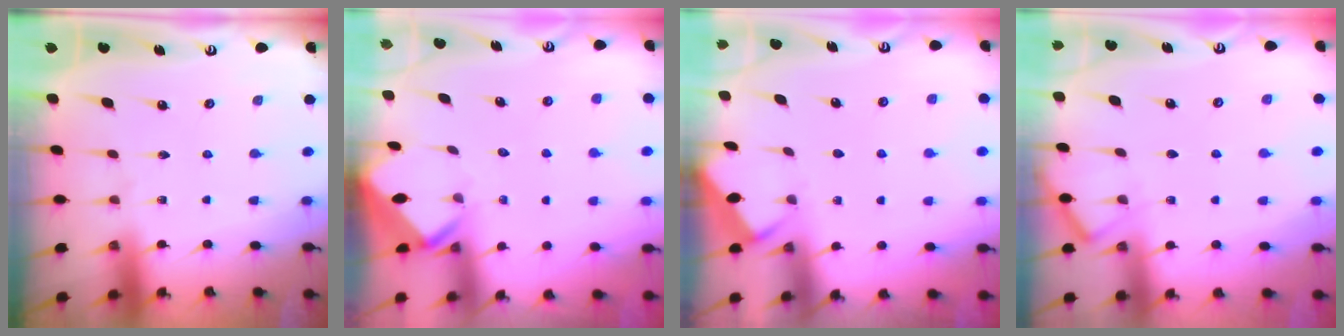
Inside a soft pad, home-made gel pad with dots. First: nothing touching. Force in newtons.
{"total": 2.8, "press": 2.8, "slide": 0.3}
{"total": 2.5, "press": 2.5, "slide": 0.4}
{"total": 5.5, "press": 5.5, "slide": 0.6}